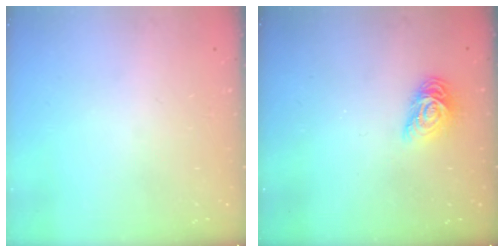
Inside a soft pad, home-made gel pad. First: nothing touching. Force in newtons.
{"total": 8.4, "press": 8.3, "slide": 0.3}